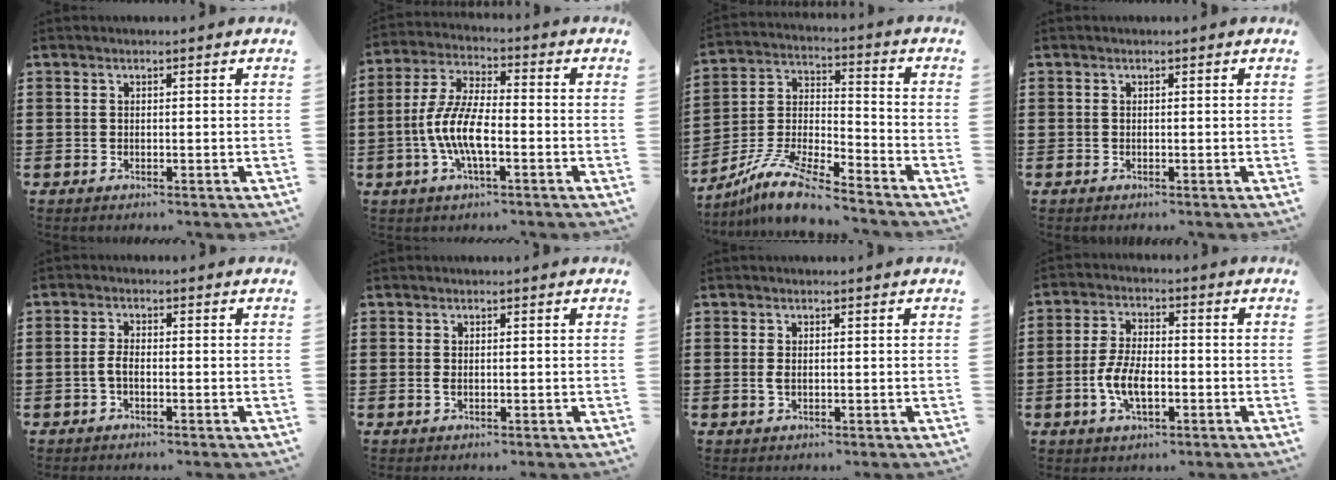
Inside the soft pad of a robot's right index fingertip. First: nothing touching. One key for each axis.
{"total": 8.2, "fx": -2.5, "fy": 2.4, "fz": 7.5, "tx": -0.182, "ty": -0.018, "tz": -0.056}
{"total": 10.9, "fx": -9.7, "fy": 1.2, "fz": 4.9, "tx": -0.105, "ty": 0.014, "tz": -0.192}
{"total": 0.0}
{"total": 2.2, "fx": -0.8, "fy": 0.7, "fz": 1.9, "tx": -0.052, "ty": -0.006, "tz": -0.020}
{"total": 0.8, "fx": -0.1, "fy": 0.2, "fz": 0.8, "tx": -0.025, "ty": -0.007, "tz": -0.004}
{"total": 1.3, "fx": -0.1, "fy": 0.6, "fz": 1.2, "tx": -0.032, "ty": -0.003, "tz": -0.004}
{"total": 6.6, "fx": -2.0, "fy": 2.8, "fz": 5.6, "tx": -0.132, "ty": -0.007, "tz": -0.044}